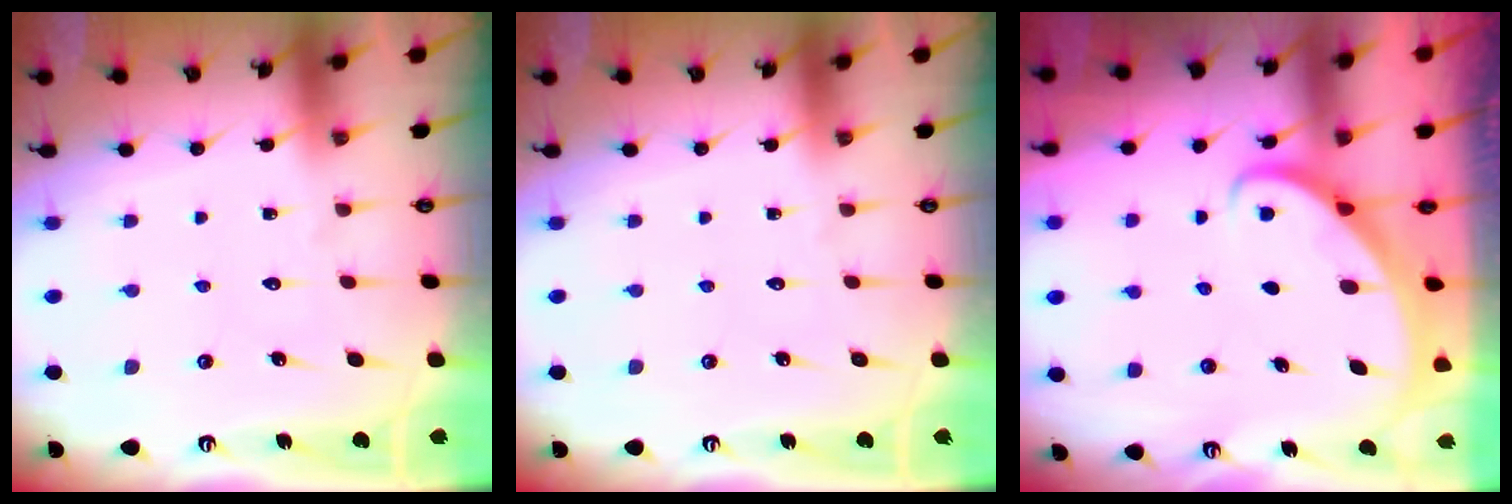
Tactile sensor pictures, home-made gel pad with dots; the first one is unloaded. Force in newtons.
{"total": 0.0}
{"total": 2.5, "press": 2.5, "slide": 0.3}